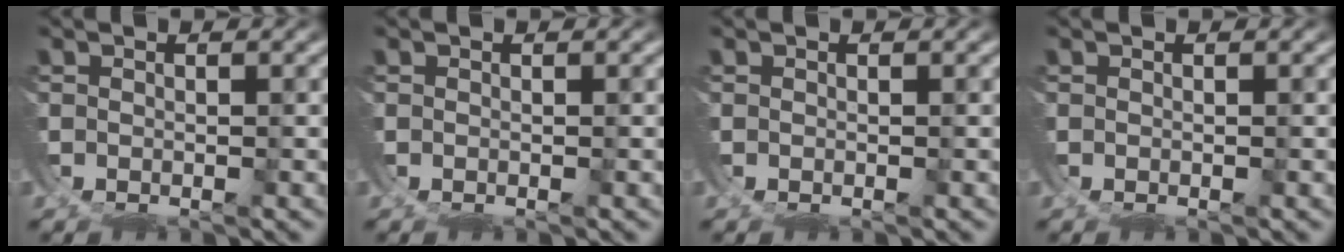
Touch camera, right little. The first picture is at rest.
{"total": 0.0}
{"total": 0.0}
{"total": 0.0}